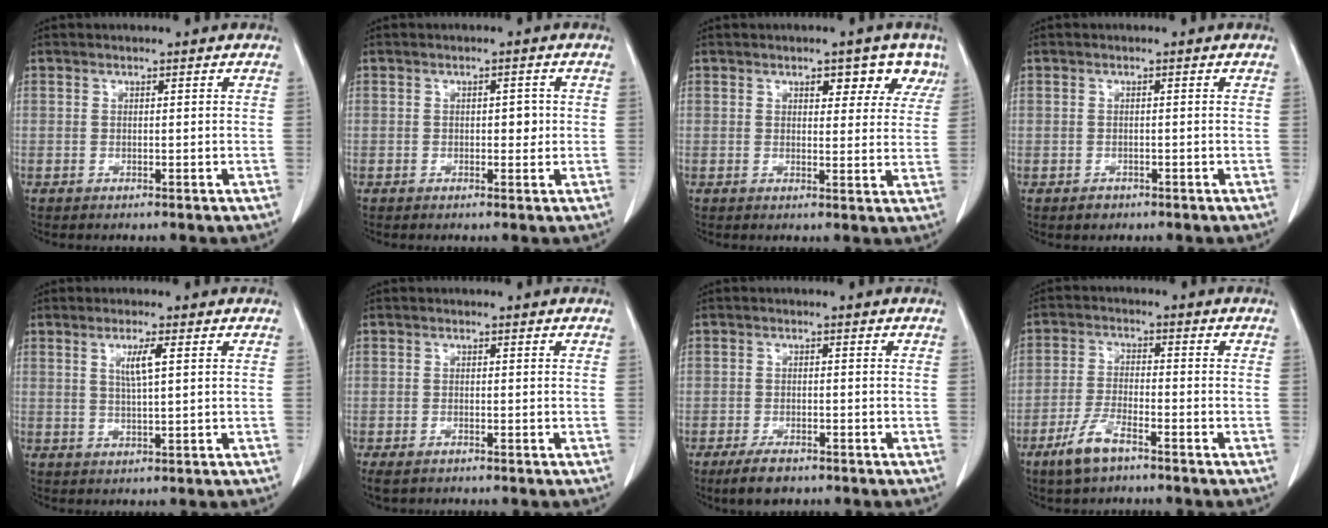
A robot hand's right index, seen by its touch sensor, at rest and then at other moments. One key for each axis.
{"total": 1.9, "fx": 0.2, "fy": 1.1, "fz": 1.5, "tx": -0.011, "ty": 0.005, "tz": 0.005}
{"total": 5.4, "fx": 3.3, "fy": 2.9, "fz": 3.2, "tx": -0.020, "ty": 0.004, "tz": 0.035}
{"total": 0.8, "fx": -0.3, "fy": 0.8, "fz": 0.0, "tx": 0.002, "ty": 0.005, "tz": -0.006}
{"total": 3.4, "fx": 1.1, "fy": -0.1, "fz": 3.2, "tx": -0.061, "ty": -0.001, "tz": 0.021}
{"total": 2.8, "fx": -2.1, "fy": 1.0, "fz": 1.5, "tx": -0.030, "ty": -0.007, "tz": -0.030}
{"total": 4.0, "fx": -2.8, "fy": 1.7, "fz": 2.2, "tx": -0.045, "ty": -0.004, "tz": -0.044}
{"total": 6.1, "fx": -4.2, "fy": 1.5, "fz": 4.1, "tx": -0.096, "ty": -0.007, "tz": -0.079}